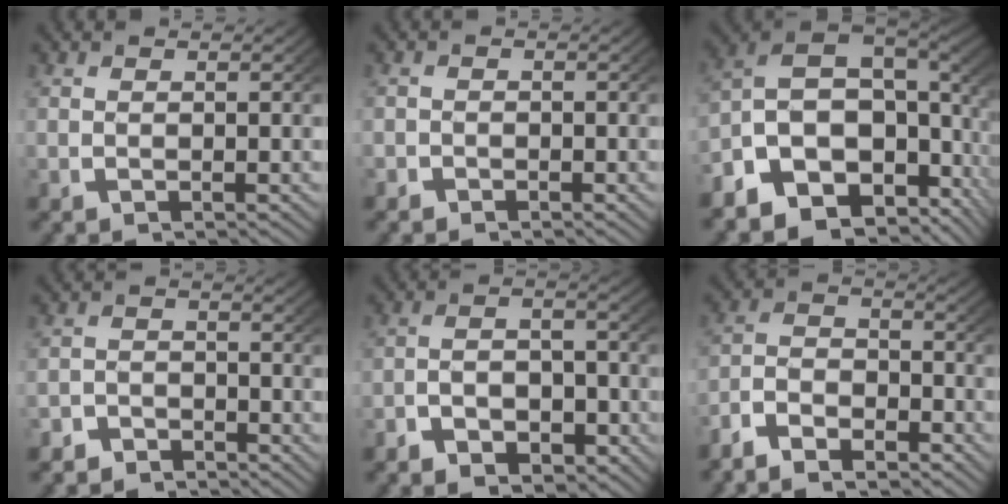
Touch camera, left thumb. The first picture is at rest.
{"total": 1.2, "force": [-0.9, 0.8, -0.2], "torque": [0.009, -0.005, -0.020]}
{"total": 15.3, "force": [-1.3, 10.8, 10.8], "torque": [-0.217, -0.034, -0.015]}
{"total": 3.1, "force": [-2.9, 1.2, 0.0], "torque": [0.006, -0.015, -0.051]}
{"total": 4.6, "force": [-2.1, 3.0, 2.8], "torque": [-0.041, -0.013, -0.036]}
{"total": 4.9, "force": [-3.4, 2.7, 2.3], "torque": [-0.038, -0.012, -0.064]}